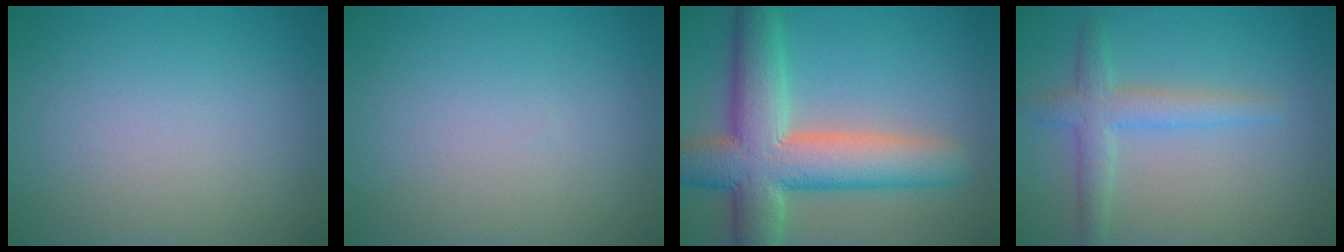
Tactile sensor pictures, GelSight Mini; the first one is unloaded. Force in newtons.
{"total": 0.0}
{"total": 10.0, "press": 10.0, "slide": 0.4}
{"total": 3.1, "press": 3.1, "slide": 0.1}